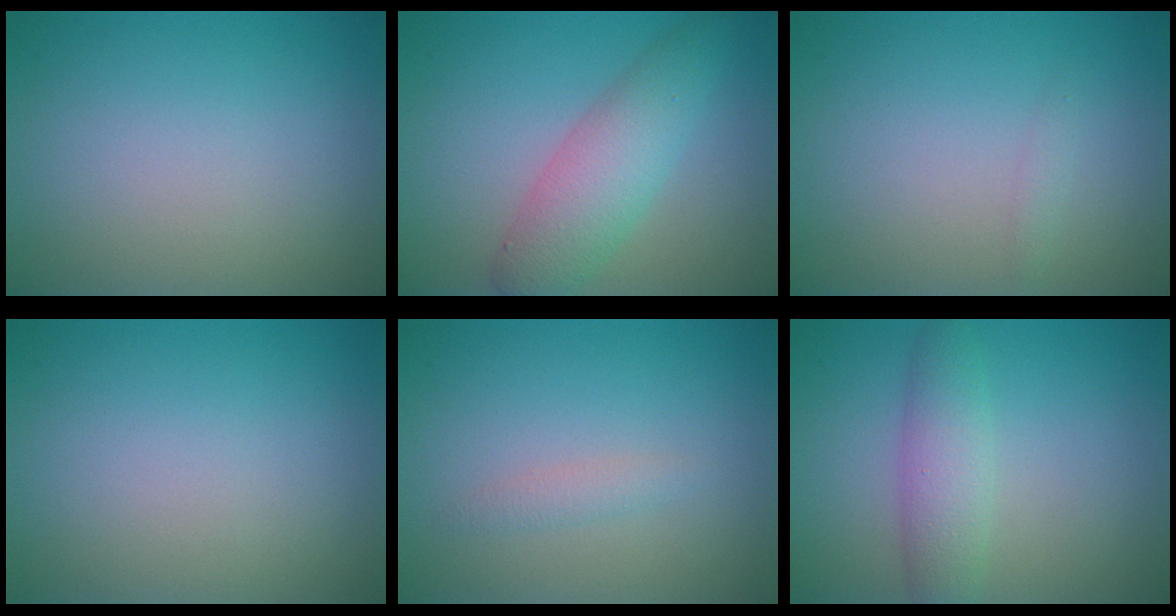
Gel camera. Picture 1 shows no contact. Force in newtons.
{"total": 4.9, "press": 4.9, "slide": 0.1}
{"total": 0.6, "press": 0.6, "slide": 0.0}
{"total": 0.0}
{"total": 1.0, "press": 1.0, "slide": 0.0}
{"total": 3.4, "press": 3.4, "slide": 0.1}